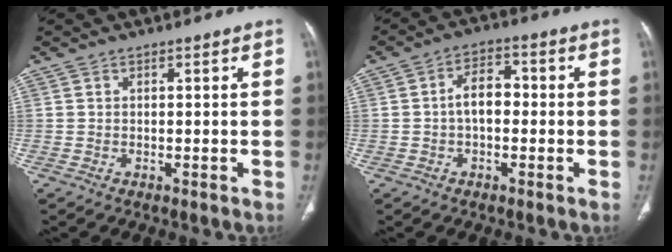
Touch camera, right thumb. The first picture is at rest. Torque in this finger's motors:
{"motor_torque": [1.04, 0.95, 0.58, -0.76, 0.20]}